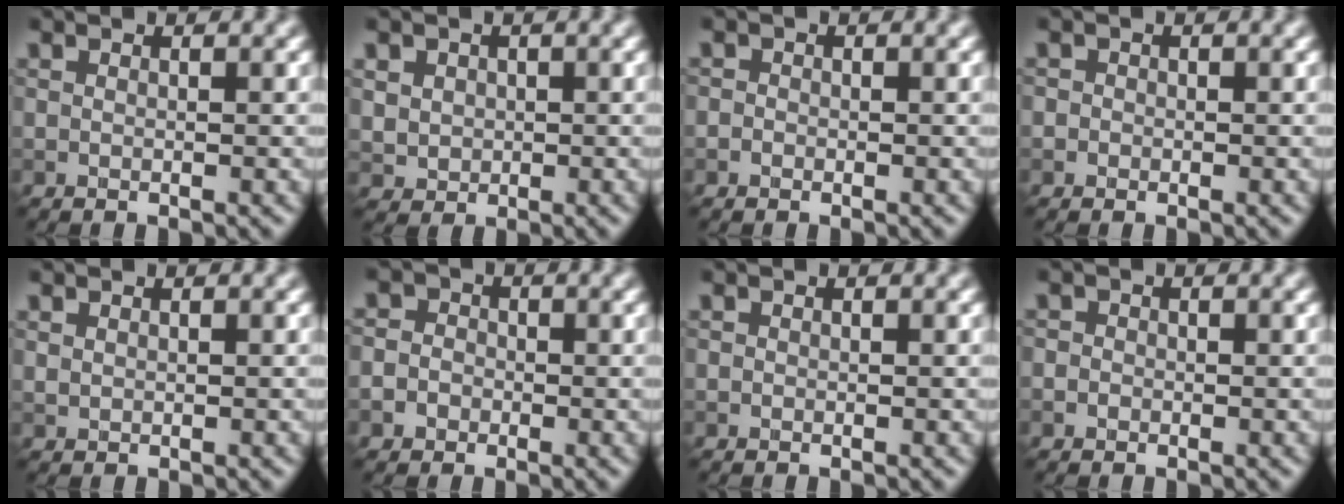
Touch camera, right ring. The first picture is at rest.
{"total": 2.8, "force": [0.7, 2.5, 1.0], "torque": [-0.026, 0.003, 0.022]}
{"total": 0.7, "force": [-0.2, 0.6, 0.1], "torque": [0.001, -0.004, -0.007]}
{"total": 0.7, "force": [-0.1, 0.7, 0.1], "torque": [0.004, -0.004, -0.004]}
{"total": 0.6, "force": [0.3, 0.5, 0.2], "torque": [-0.004, -0.003, 0.010]}
{"total": 3.8, "force": [-0.6, 3.5, 1.2], "torque": [0.010, 0.018, -0.044]}
{"total": 0.0}
{"total": 1.1, "force": [-0.1, 1.1, 0.3], "torque": [0.005, 0.000, -0.010]}